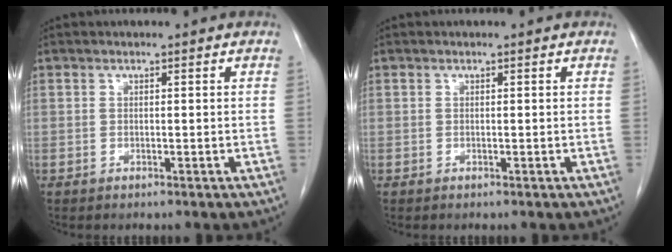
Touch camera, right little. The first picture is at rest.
{"total": 0.0}